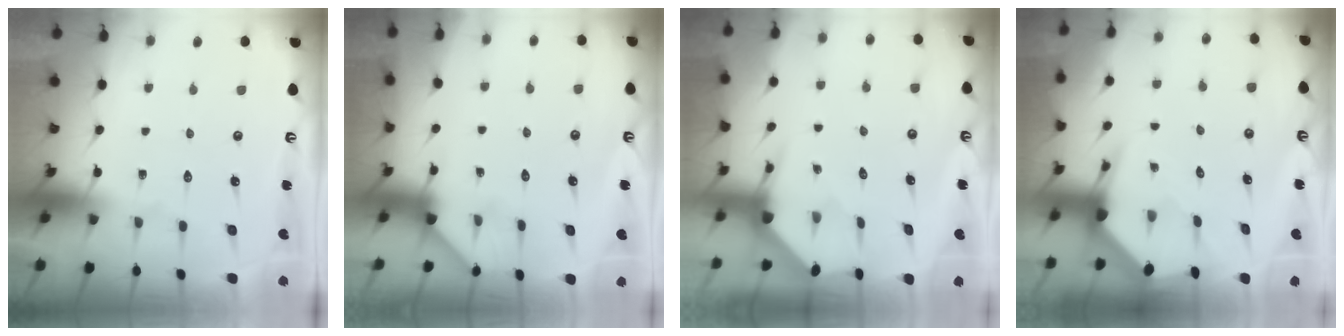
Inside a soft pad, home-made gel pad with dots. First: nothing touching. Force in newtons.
{"total": 2.0, "press": 2.0, "slide": 0.3}
{"total": 3.3, "press": 3.3, "slide": 0.4}
{"total": 4.4, "press": 4.4, "slide": 0.6}